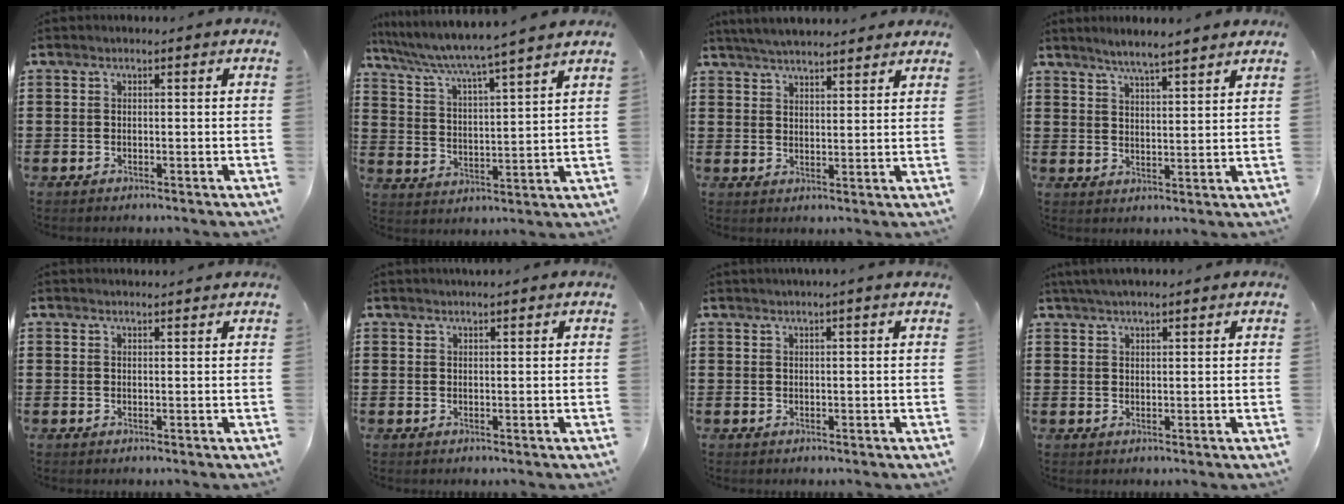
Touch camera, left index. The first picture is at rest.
{"total": 4.9, "force": [4.3, -0.9, 2.1], "torque": [-0.064, -0.037, 0.063]}
{"total": 4.3, "force": [4.3, 0.0, 0.9], "torque": [-0.029, -0.012, 0.078]}
{"total": 3.9, "force": [3.7, -0.4, 1.2], "torque": [-0.037, -0.014, 0.064]}
{"total": 1.6, "force": [1.6, 0.0, 0.2], "torque": [-0.006, 0.001, 0.031]}
{"total": 1.4, "force": [1.4, -0.1, 0.3], "torque": [-0.008, 0.001, 0.027]}
{"total": 1.4, "force": [1.3, -0.5, 0.5], "torque": [-0.009, -0.002, 0.025]}
{"total": 2.7, "force": [2.5, 0.0, 1.1], "torque": [-0.026, 0.002, 0.047]}